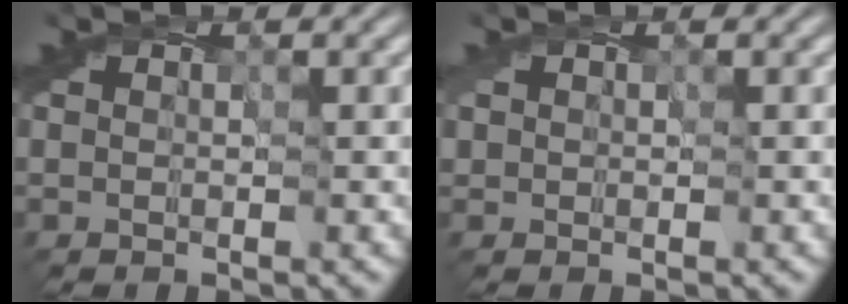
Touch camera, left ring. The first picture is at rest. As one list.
[{"total": 0.6, "force": [0.0, 0.5, -0.3], "torque": [0.008, -0.003, -0.003]}]